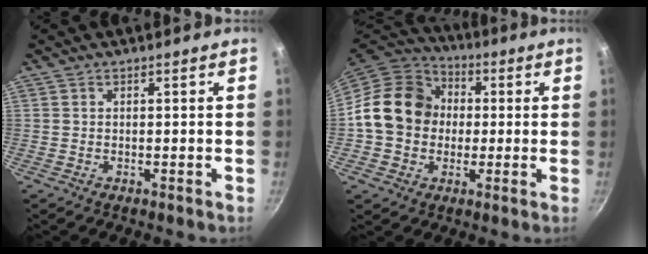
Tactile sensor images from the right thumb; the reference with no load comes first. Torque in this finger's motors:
{"motor_torque": [0.64, 2.52, 0.65, -0.74, 0.13]}